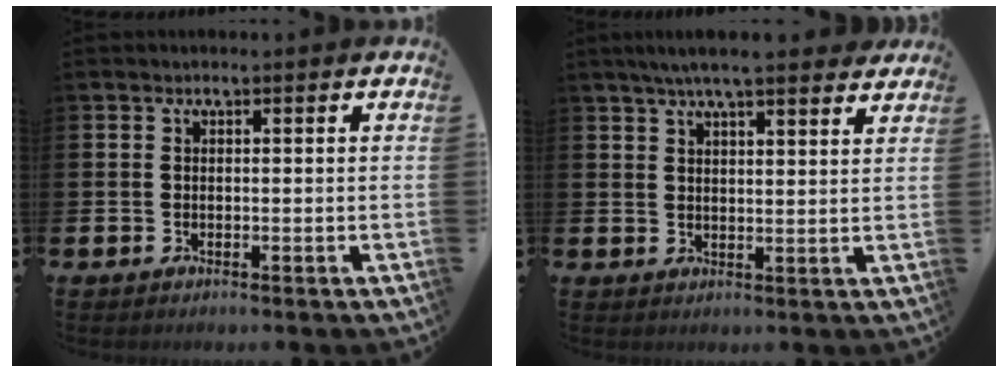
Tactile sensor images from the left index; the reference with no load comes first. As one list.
[{"total": 5.8, "force": [5.3, 0.6, 2.5], "torque": [-0.049, -0.016, 0.092]}]